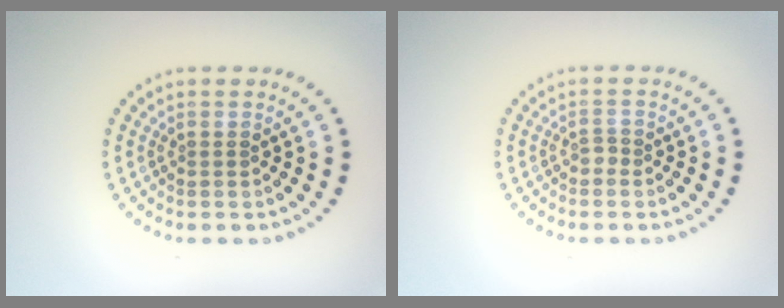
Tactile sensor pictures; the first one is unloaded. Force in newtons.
{"total": 0.9, "press": 0.6, "slide": 0.7}